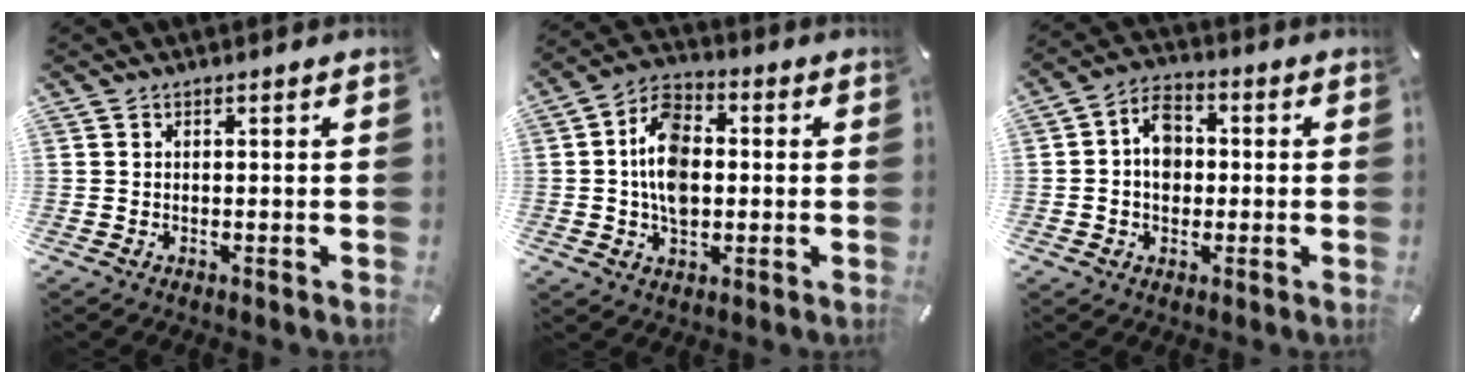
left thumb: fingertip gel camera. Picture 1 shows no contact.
{"total": 10.8, "force": [-0.3, 7.5, 7.7], "torque": [-0.151, 0.010, -0.007]}
{"total": 7.1, "force": [-0.2, 5.6, 4.3], "torque": [-0.076, 0.009, -0.006]}